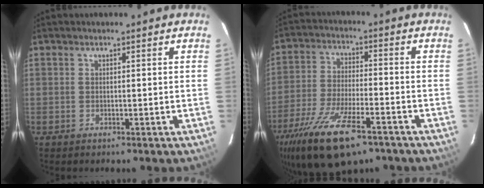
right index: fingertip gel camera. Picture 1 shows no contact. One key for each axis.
{"total": 17.9, "fx": -11.5, "fy": 6.3, "fz": 12.2, "tx": -0.250, "ty": -0.043, "tz": -0.201}